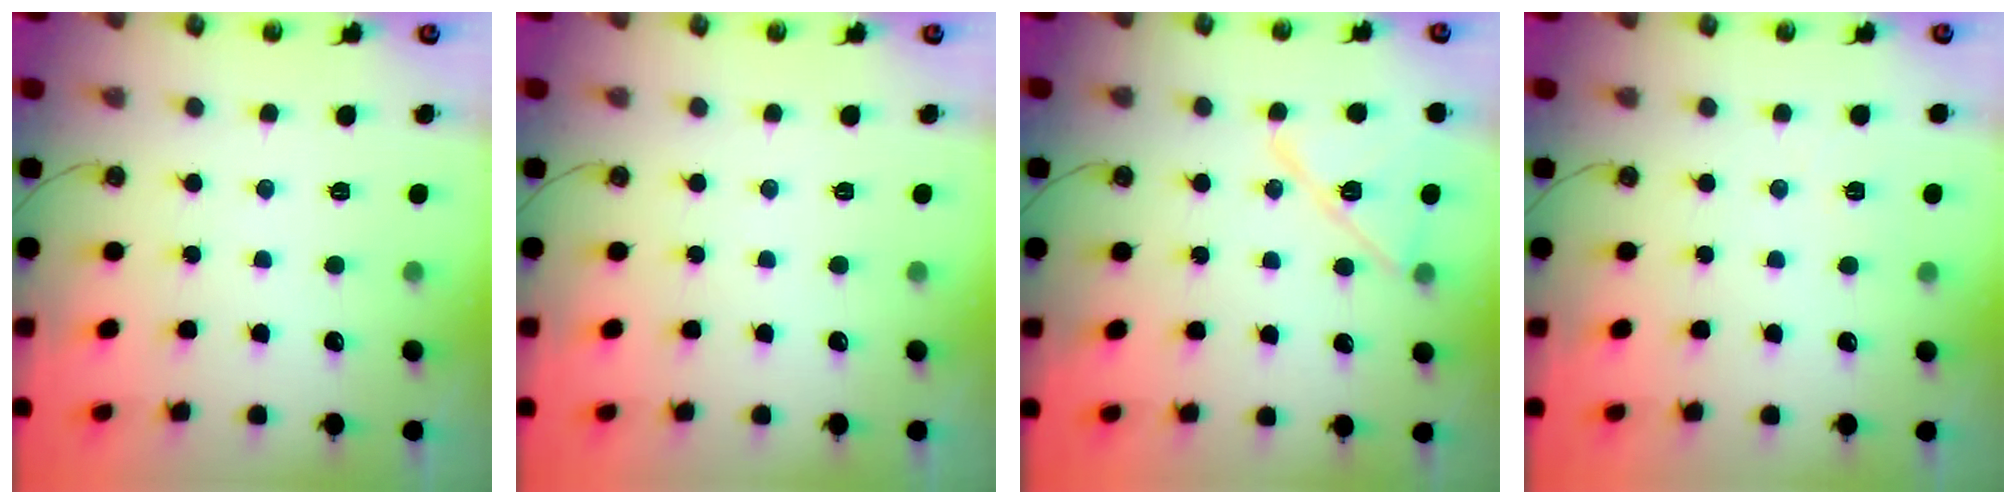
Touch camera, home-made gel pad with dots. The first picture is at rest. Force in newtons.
{"total": 0.0}
{"total": 12.7, "press": 12.6, "slide": 1.3}
{"total": 2.2, "press": 2.1, "slide": 0.7}